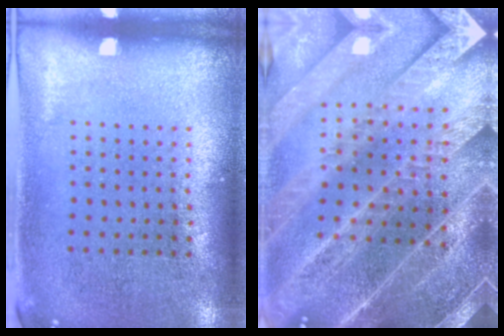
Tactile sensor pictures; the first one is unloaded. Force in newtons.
{"total": 4.0, "press": 3.7, "slide": 1.6}